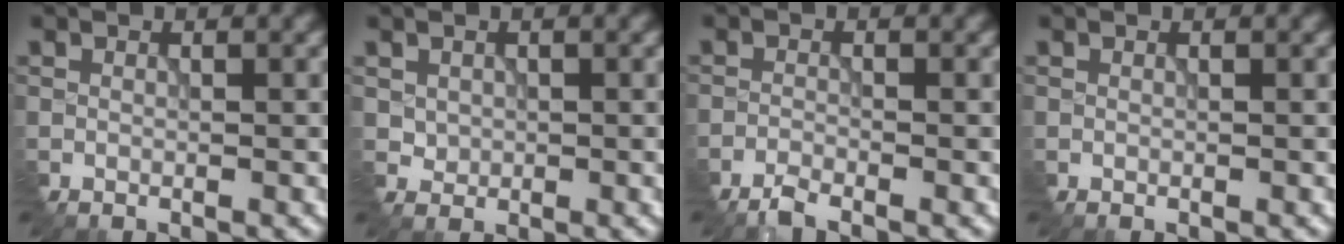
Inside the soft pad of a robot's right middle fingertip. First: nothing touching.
{"total": 1.2, "force": [0.4, 1.2, 0.1], "torque": [-0.008, -0.004, 0.015]}
{"total": 1.7, "force": [-1.5, 0.3, 0.8], "torque": [-0.022, -0.003, -0.033]}
{"total": 0.0}